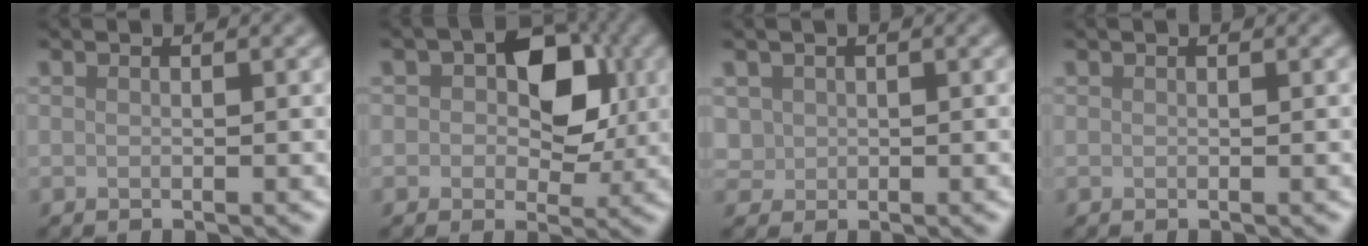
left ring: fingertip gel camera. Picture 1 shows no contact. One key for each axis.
{"total": 5.9, "fx": 1.1, "fy": 4.1, "fz": 4.1, "tx": -0.042, "ty": 0.007, "tz": 0.009}
{"total": 1.8, "fx": 0.3, "fy": 1.8, "fz": 0.1, "tx": 0.007, "ty": 0.004, "tz": 0.011}
{"total": 0.0}